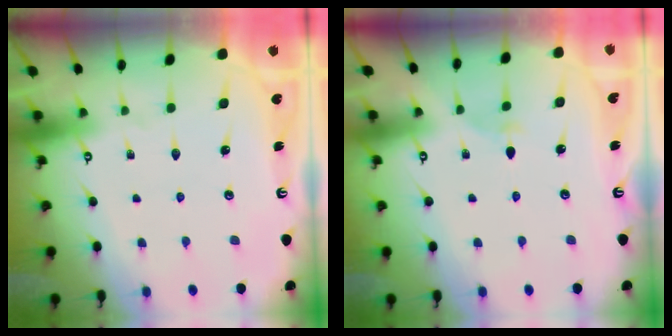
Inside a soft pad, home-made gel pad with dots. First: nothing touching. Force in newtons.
{"total": 2.7, "press": 2.6, "slide": 0.7}